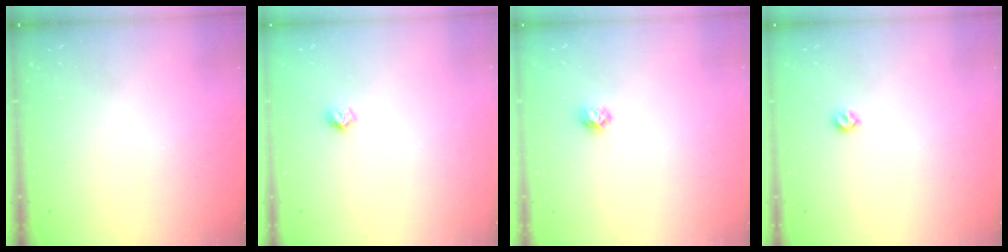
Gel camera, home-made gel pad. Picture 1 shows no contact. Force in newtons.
{"total": 5.1, "press": 5.1, "slide": 0.4}
{"total": 3.8, "press": 3.8, "slide": 0.5}
{"total": 4.9, "press": 4.8, "slide": 0.8}